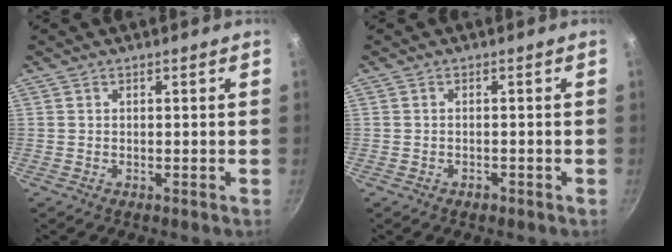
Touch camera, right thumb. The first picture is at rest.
{"total": 1.1, "force": [-0.7, 0.6, 0.6], "torque": [-0.011, 0.008, -0.008]}